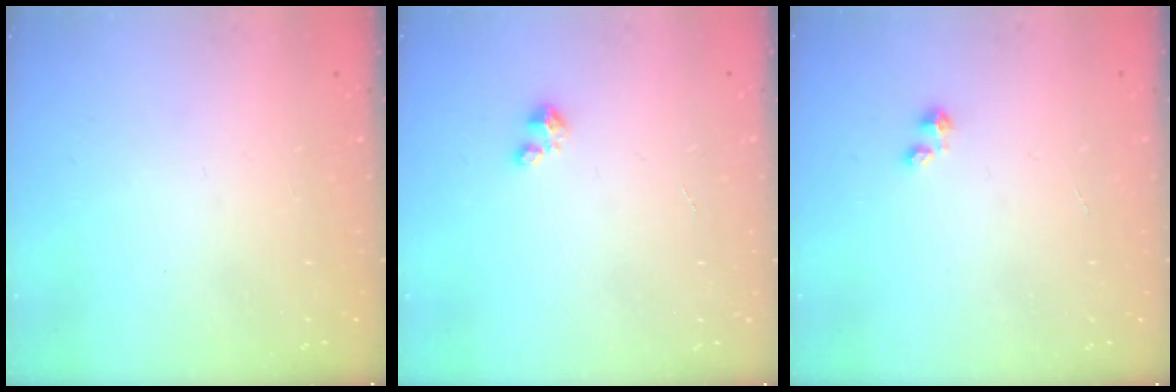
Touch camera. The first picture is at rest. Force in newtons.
{"total": 1.5, "press": 1.5, "slide": 0.1}
{"total": 0.0}